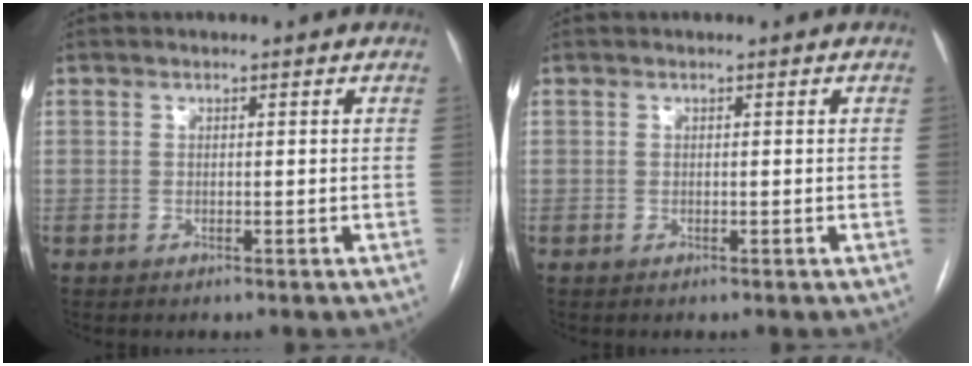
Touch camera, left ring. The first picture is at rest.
{"total": 0.0}